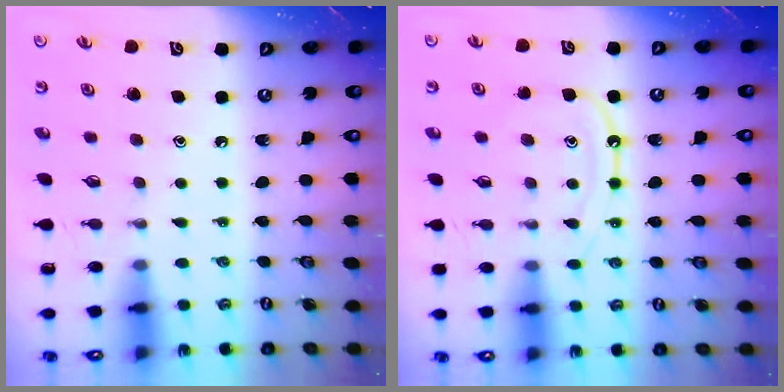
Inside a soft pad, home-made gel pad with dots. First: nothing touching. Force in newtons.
{"total": 11.7, "press": 11.6, "slide": 1.1}